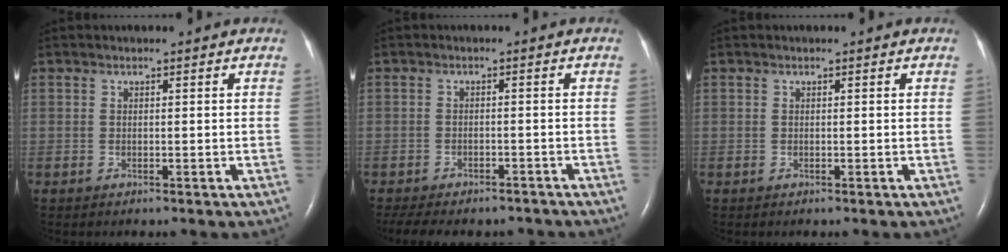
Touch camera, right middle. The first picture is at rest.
{"total": 11.0, "force": [-9.6, 3.7, 3.9], "torque": [-0.078, 0.000, -0.124]}
{"total": 0.0}